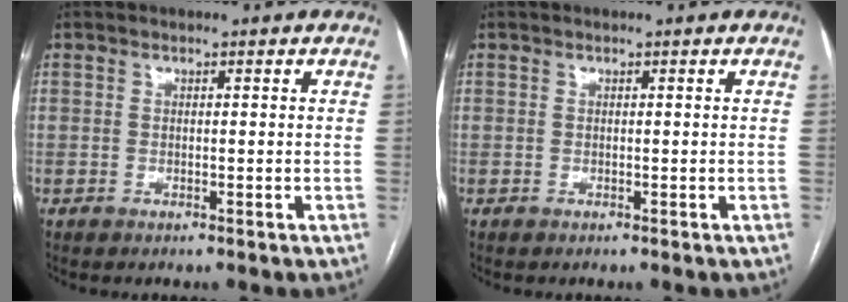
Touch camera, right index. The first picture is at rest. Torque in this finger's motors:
{"motor_torque": [0.00, 0.00, 0.00, 0.00]}